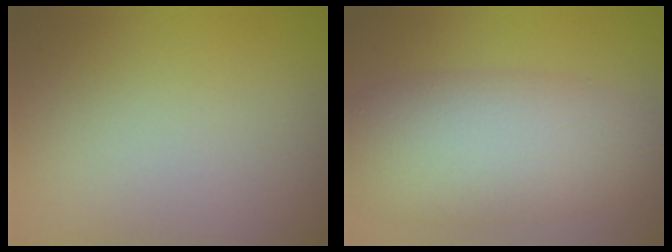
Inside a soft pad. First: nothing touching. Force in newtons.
{"total": 8.6, "press": 8.6, "slide": 0.2}